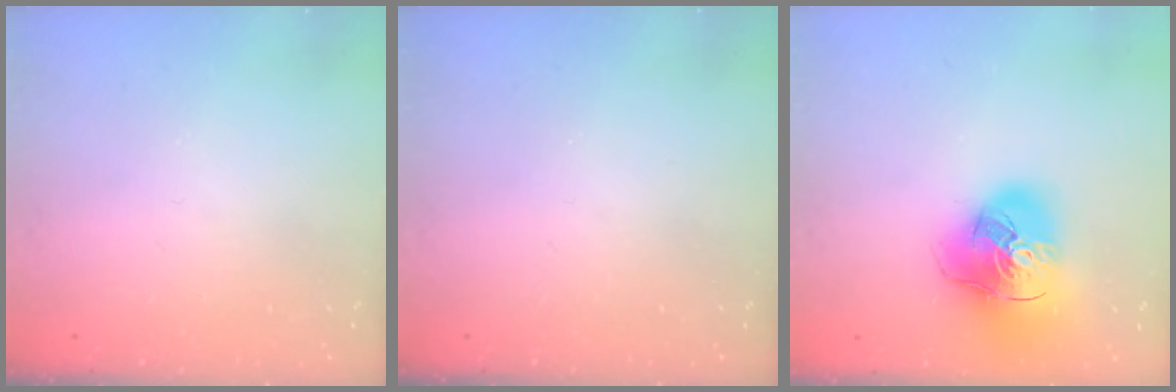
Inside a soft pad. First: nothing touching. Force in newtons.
{"total": 0.0}
{"total": 19.7, "press": 19.5, "slide": 2.7}